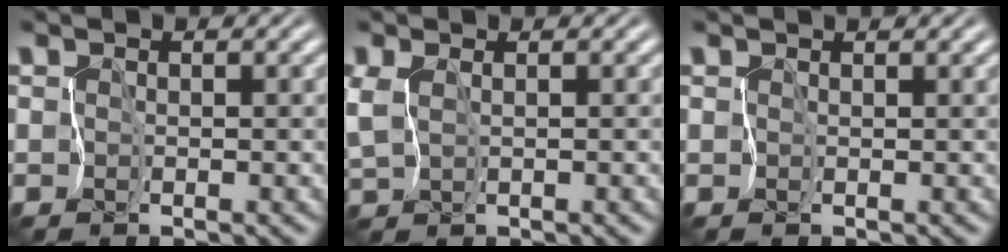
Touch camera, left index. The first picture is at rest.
{"total": 1.6, "force": [0.2, 0.9, 1.3], "torque": [-0.045, -0.006, 0.007]}
{"total": 1.0, "force": [0.9, 0.1, 0.4], "torque": [-0.006, 0.003, 0.012]}